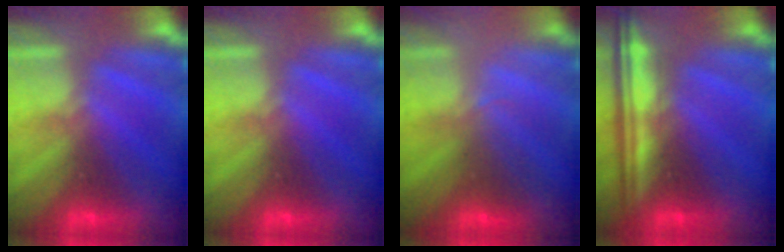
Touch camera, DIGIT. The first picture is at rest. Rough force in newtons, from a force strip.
{"total": 0.0}
{"total": 2.1}
{"total": 6.7}